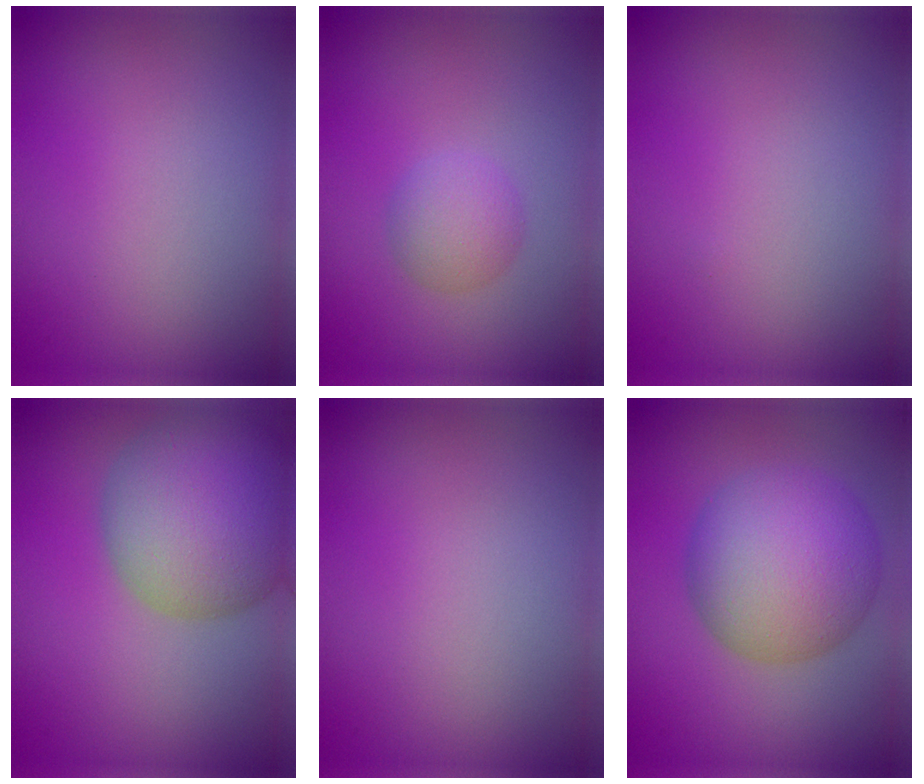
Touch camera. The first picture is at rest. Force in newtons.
{"total": 2.5, "press": 2.5, "slide": 0.0}
{"total": 0.0}
{"total": 11.8, "press": 11.8, "slide": 0.7}
{"total": 0.0}
{"total": 9.7, "press": 9.7, "slide": 0.4}